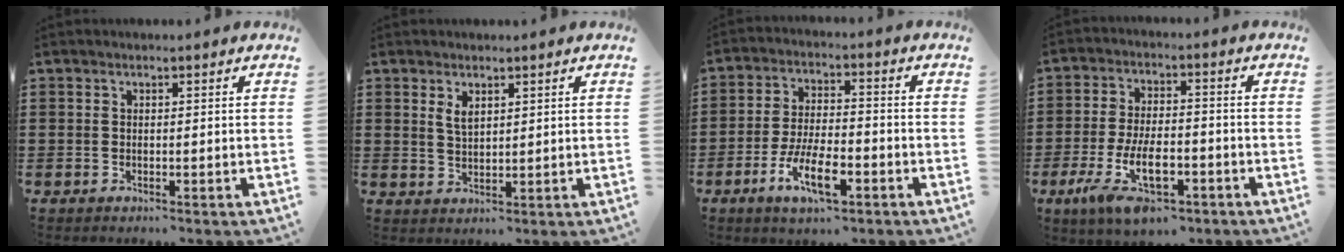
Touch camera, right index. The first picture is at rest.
{"total": 2.2, "force": [1.3, 1.1, 1.4], "torque": [-0.031, 0.003, 0.023]}
{"total": 8.7, "force": [-4.3, 2.9, 7.0], "torque": [-0.152, -0.009, -0.080]}
{"total": 10.7, "force": [-5.1, 4.4, 8.4], "torque": [-0.177, 0.001, -0.092]}